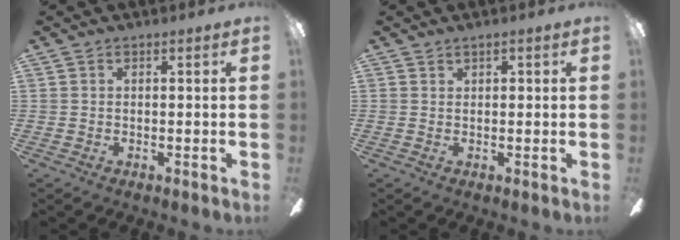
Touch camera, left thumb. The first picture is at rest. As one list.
[{"total": 1.0, "force": [0.7, 0.3, 0.6], "torque": [-0.012, 0.001, 0.012]}]